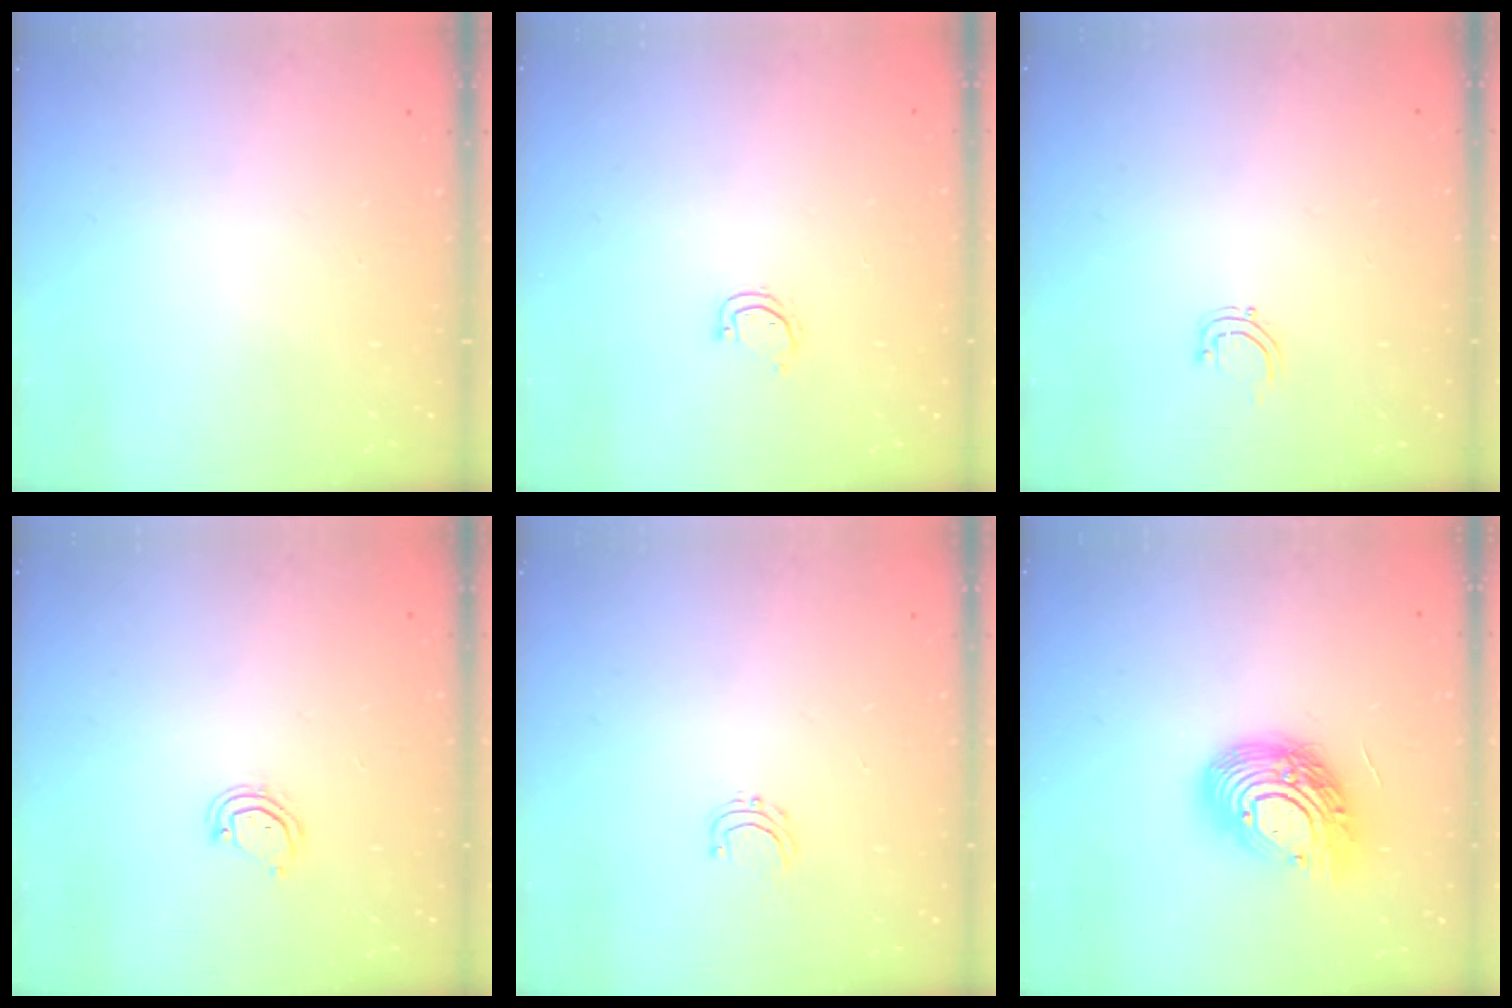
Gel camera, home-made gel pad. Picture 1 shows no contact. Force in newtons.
{"total": 3.0, "press": 3.0, "slide": 0.2}
{"total": 3.3, "press": 3.3, "slide": 0.3}
{"total": 3.4, "press": 3.4, "slide": 0.2}
{"total": 4.0, "press": 4.0, "slide": 0.3}
{"total": 16.1, "press": 16.0, "slide": 1.3}